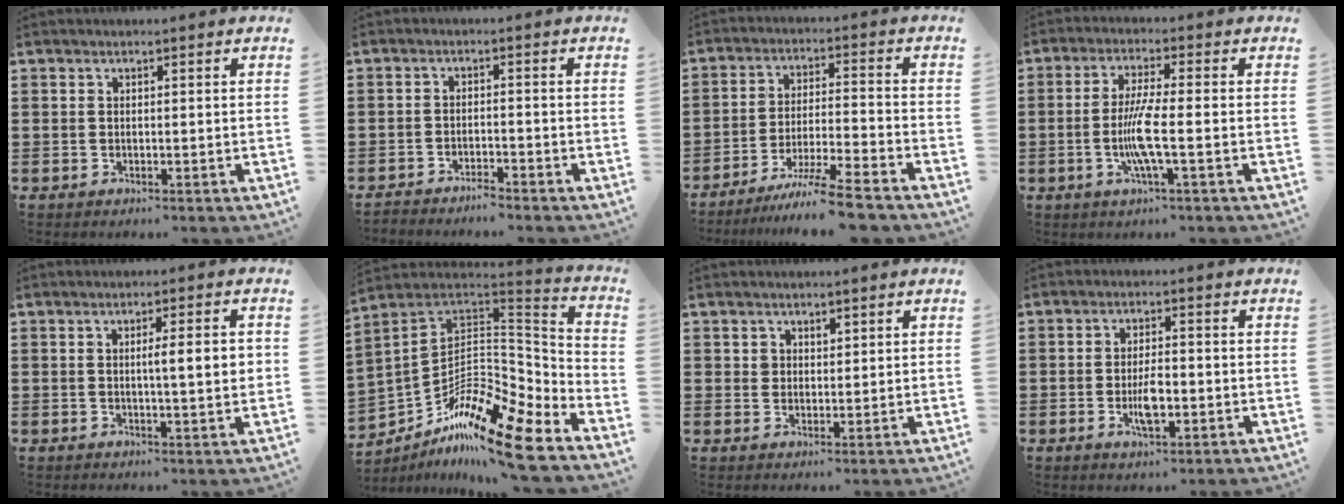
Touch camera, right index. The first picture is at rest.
{"total": 2.3, "force": [-2.3, 0.0, -0.1], "torque": [-0.004, 0.004, -0.051]}
{"total": 8.3, "force": [-7.1, -0.5, 4.4], "torque": [-0.080, -0.006, -0.136]}
{"total": 6.8, "force": [-1.7, 0.4, 6.6], "torque": [-0.142, -0.019, -0.039]}
{"total": 4.8, "force": [0.5, 0.6, 4.7], "torque": [-0.077, -0.003, 0.003]}
{"total": 15.2, "force": [-10.5, 3.8, 10.3], "torque": [-0.182, 0.011, -0.199]}
{"total": 1.9, "force": [1.3, 1.3, 0.2], "torque": [-0.008, 0.006, 0.026]}
{"total": 4.5, "force": [-1.1, 1.6, 4.1], "torque": [-0.084, -0.001, -0.024]}